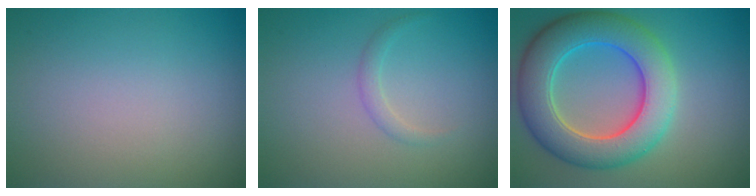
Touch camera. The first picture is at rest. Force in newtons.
{"total": 1.0, "press": 1.0, "slide": 0.1}
{"total": 8.5, "press": 8.4, "slide": 0.4}